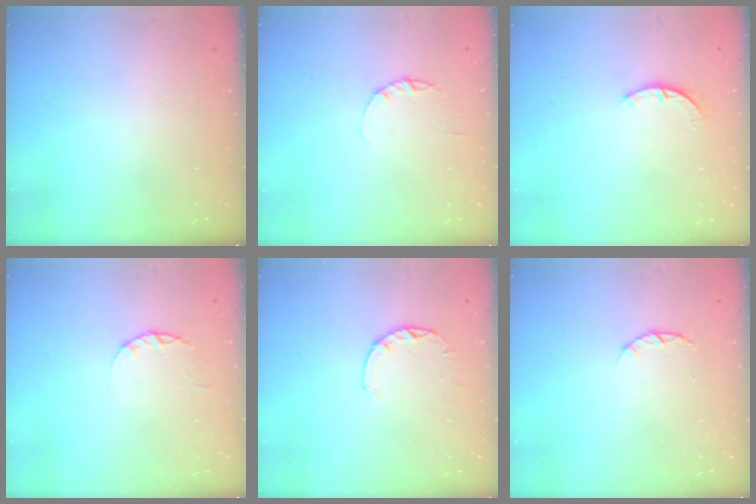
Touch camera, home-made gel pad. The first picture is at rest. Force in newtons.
{"total": 2.2, "press": 2.2, "slide": 0.4}
{"total": 2.4, "press": 2.4, "slide": 0.3}
{"total": 2.4, "press": 2.3, "slide": 0.4}
{"total": 2.8, "press": 2.7, "slide": 0.5}
{"total": 1.4, "press": 1.3, "slide": 0.3}